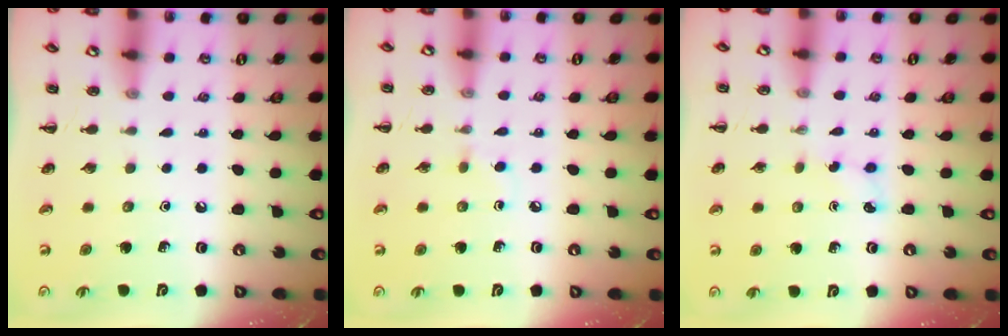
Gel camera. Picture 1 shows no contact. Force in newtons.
{"total": 2.4, "press": 2.1, "slide": 1.0}
{"total": 3.0, "press": 2.8, "slide": 0.9}